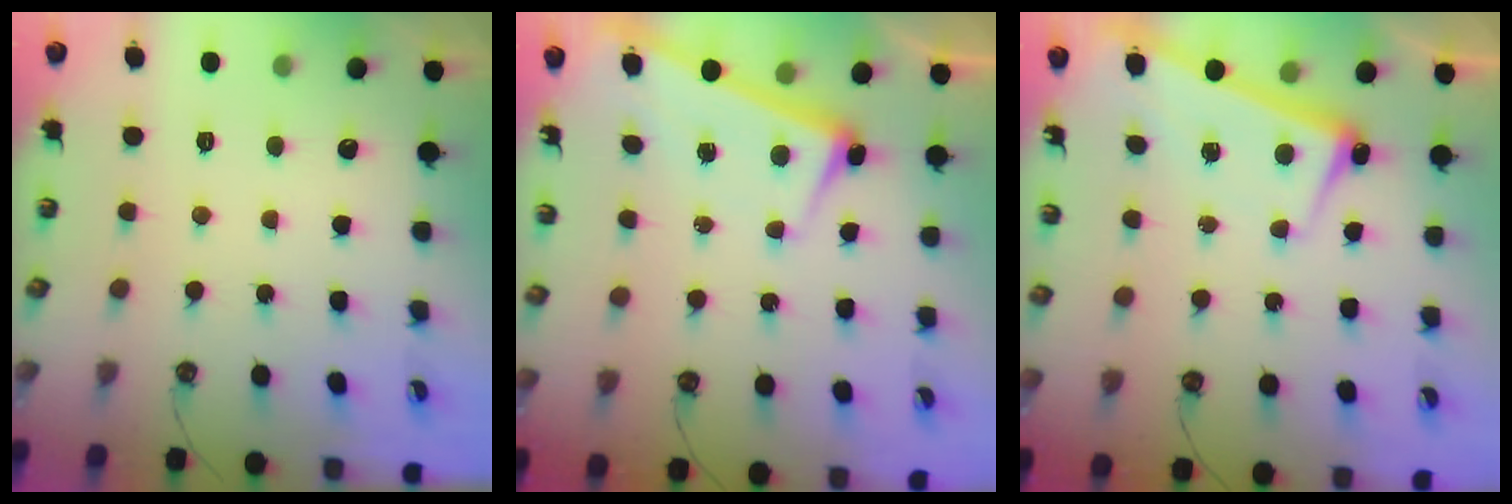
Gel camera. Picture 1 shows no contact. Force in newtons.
{"total": 2.9, "press": 2.9, "slide": 0.4}
{"total": 2.6, "press": 2.4, "slide": 0.9}